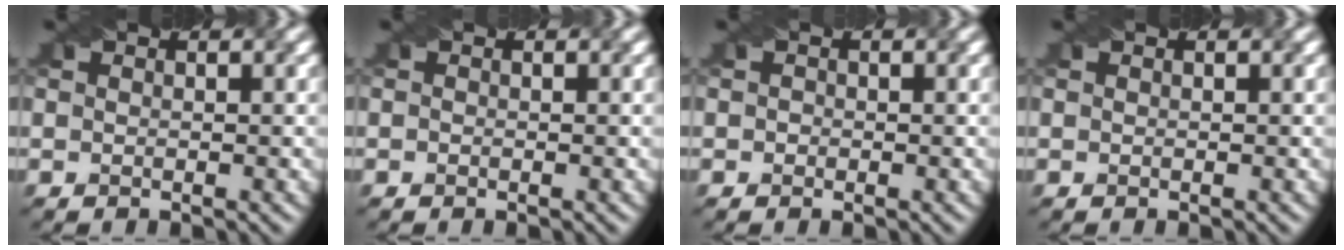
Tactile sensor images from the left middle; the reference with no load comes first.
{"total": 0.0}
{"total": 0.8, "force": [0.1, 0.7, 0.4], "torque": [0.005, 0.016, -0.010]}
{"total": 0.0}